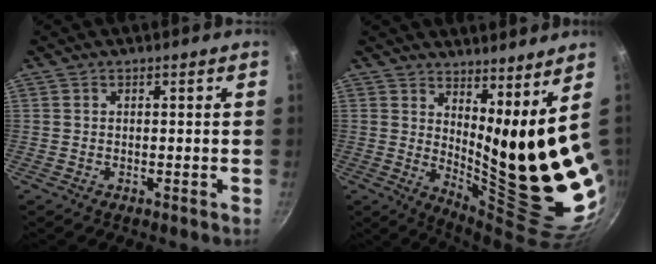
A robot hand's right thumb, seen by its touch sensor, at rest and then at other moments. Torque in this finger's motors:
{"motor_torque": [0.21, 4.80, 2.49, 0.26, 0.20]}